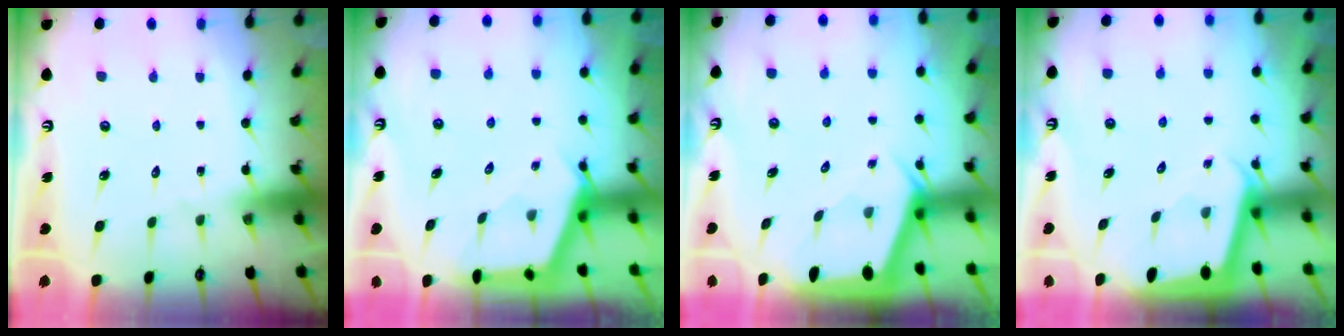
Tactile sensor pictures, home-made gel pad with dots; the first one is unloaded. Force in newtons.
{"total": 2.9, "press": 2.9, "slide": 0.4}
{"total": 2.1, "press": 2.0, "slide": 0.3}
{"total": 1.9, "press": 1.9, "slide": 0.1}